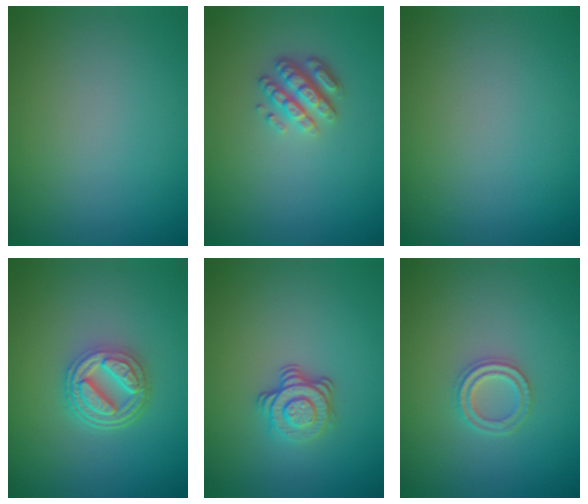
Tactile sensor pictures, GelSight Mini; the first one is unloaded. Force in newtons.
{"total": 2.9, "press": 2.4, "slide": 1.7}
{"total": 0.0}
{"total": 4.9, "press": 3.7, "slide": 3.3}
{"total": 3.6, "press": 2.6, "slide": 2.5}
{"total": 2.2, "press": 2.2, "slide": 0.5}